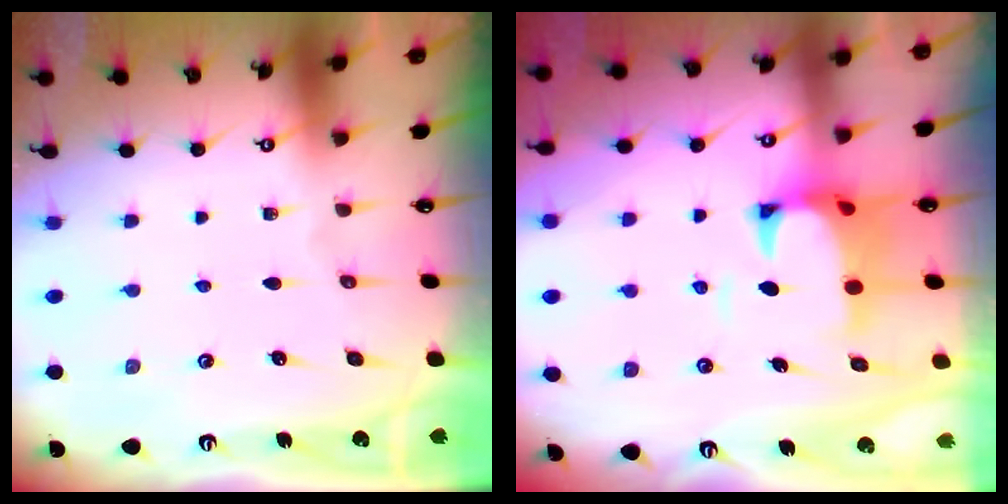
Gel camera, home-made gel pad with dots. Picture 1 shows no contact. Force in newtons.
{"total": 2.6, "press": 2.4, "slide": 1.1}